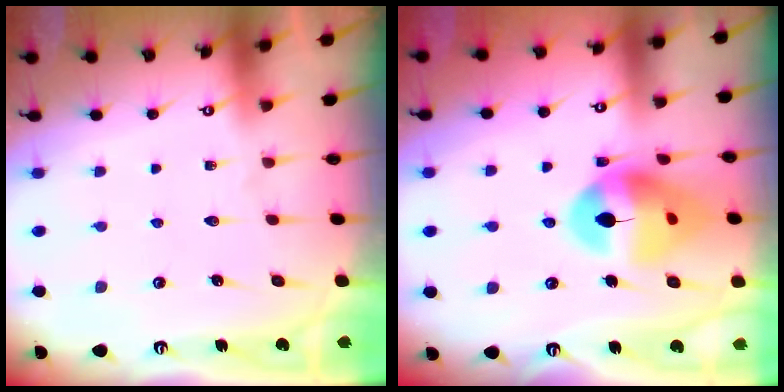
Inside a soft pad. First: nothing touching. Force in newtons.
{"total": 15.8, "press": 15.6, "slide": 1.8}